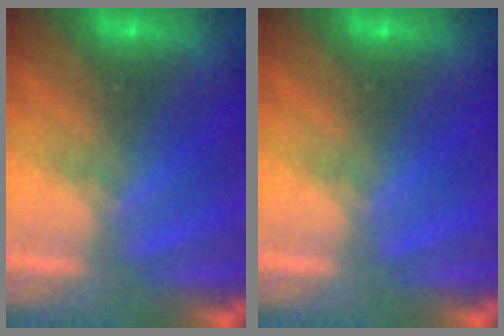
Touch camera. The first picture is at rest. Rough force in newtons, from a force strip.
{"total": 0.0}